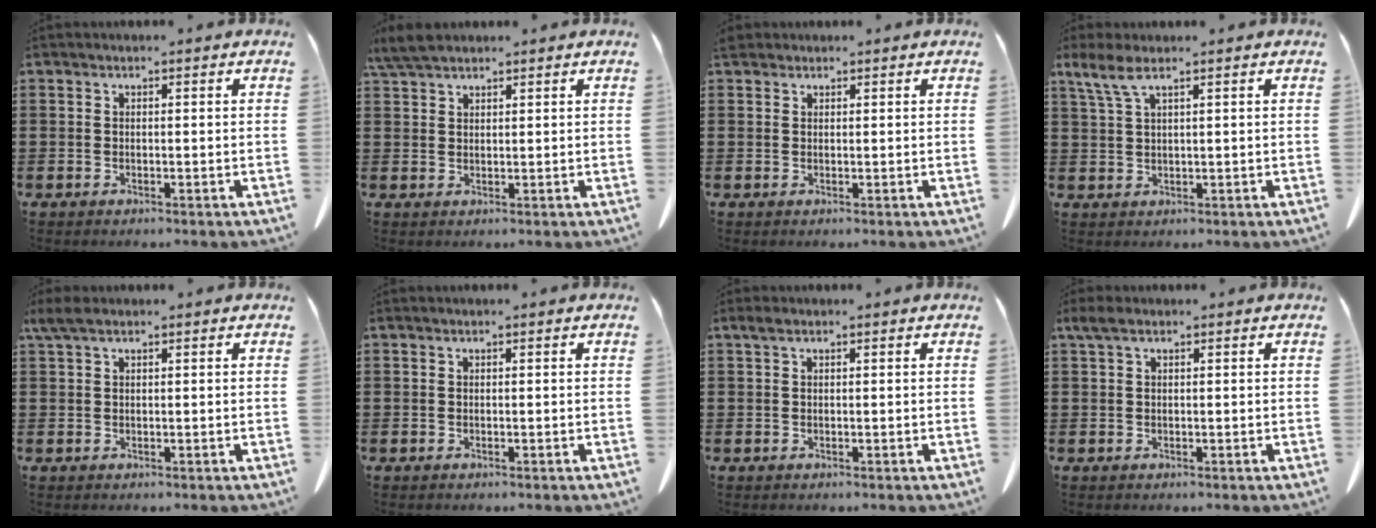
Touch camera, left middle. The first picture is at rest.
{"total": 3.9, "force": [3.3, 1.0, 1.9], "torque": [-0.047, 0.001, 0.064]}
{"total": 1.3, "force": [1.1, 0.6, 0.3], "torque": [-0.011, 0.005, 0.022]}
{"total": 3.7, "force": [2.2, 0.7, 2.9], "torque": [-0.070, 0.000, 0.037]}
{"total": 2.0, "force": [1.2, 0.6, 1.5], "torque": [-0.033, 0.004, 0.021]}
{"total": 0.0}
{"total": 0.8, "force": [0.4, 0.4, 0.7], "torque": [-0.014, 0.004, 0.006]}
{"total": 1.6, "force": [0.6, 0.7, 1.3], "torque": [-0.029, 0.005, 0.010]}